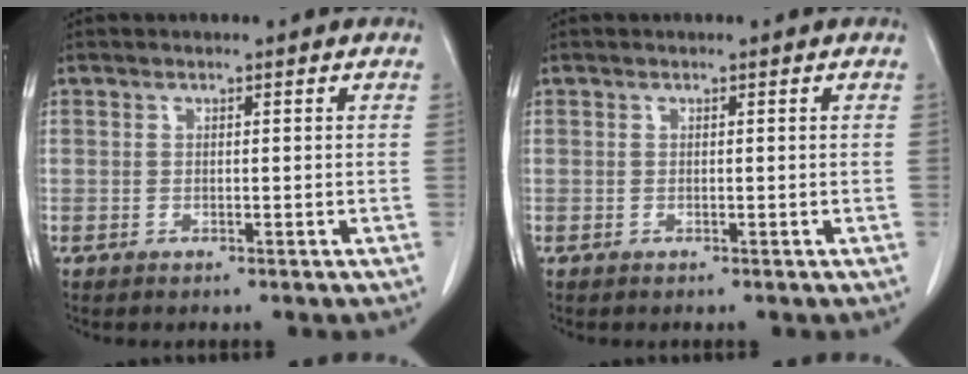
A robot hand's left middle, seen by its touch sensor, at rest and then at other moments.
{"total": 0.0}